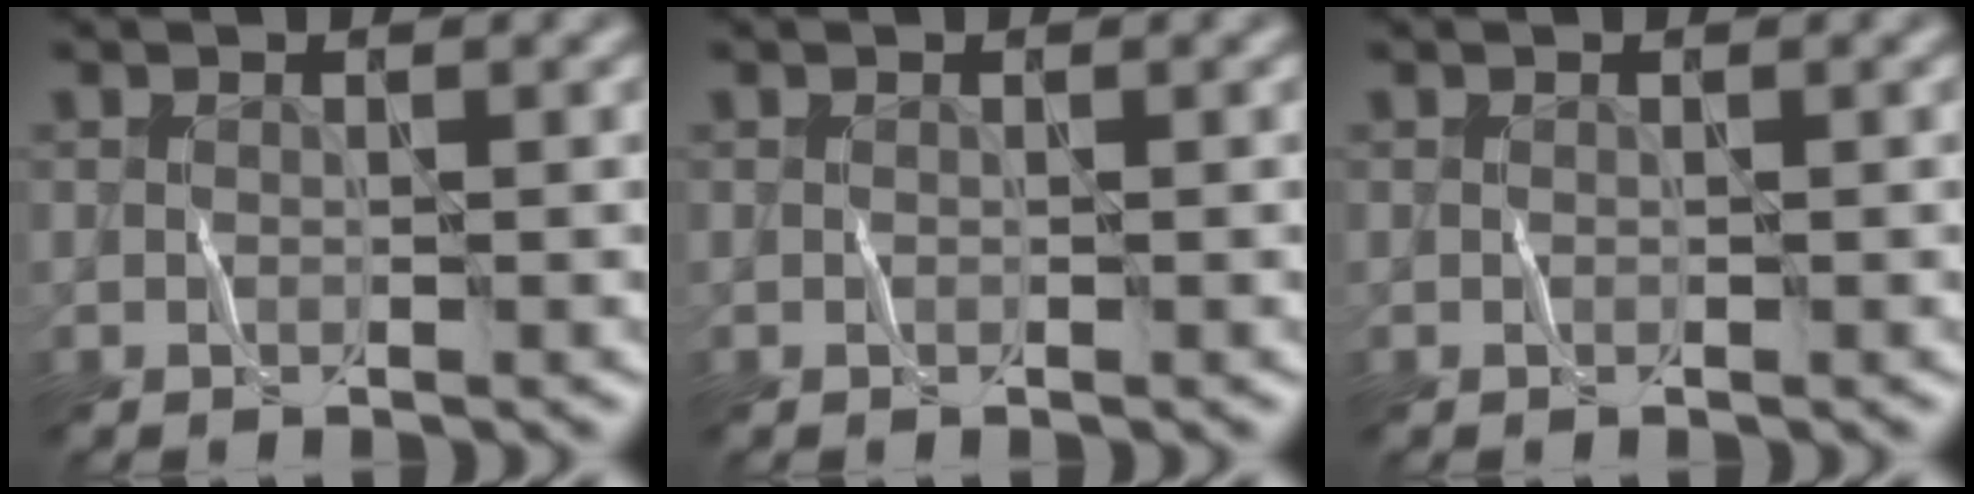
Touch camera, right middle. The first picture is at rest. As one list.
[{"total": 0.0}, {"total": 0.0}]